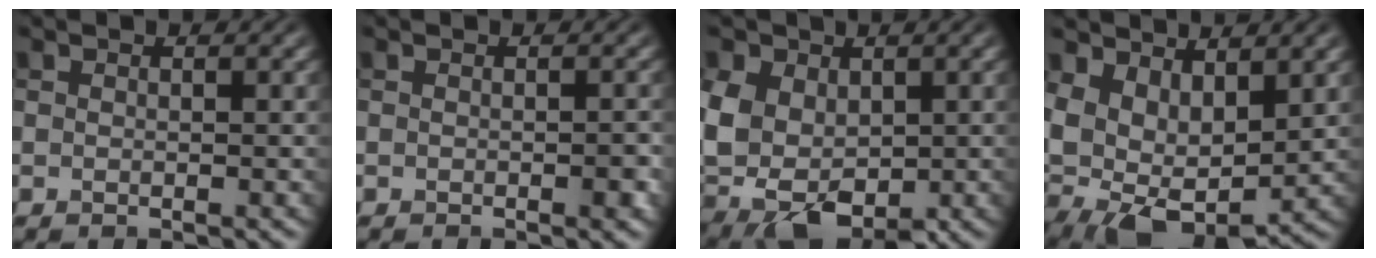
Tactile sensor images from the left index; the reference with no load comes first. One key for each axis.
{"total": 1.0, "fx": -0.3, "fy": 0.5, "fz": 0.8, "tx": -0.013, "ty": -0.004, "tz": -0.003}
{"total": 8.7, "fx": 0.4, "fy": 5.9, "fz": 6.4, "tx": -0.136, "ty": -0.007, "tz": 0.002}
{"total": 9.8, "fx": 0.7, "fy": 6.0, "fz": 7.7, "tx": -0.142, "ty": -0.021, "tz": 0.034}